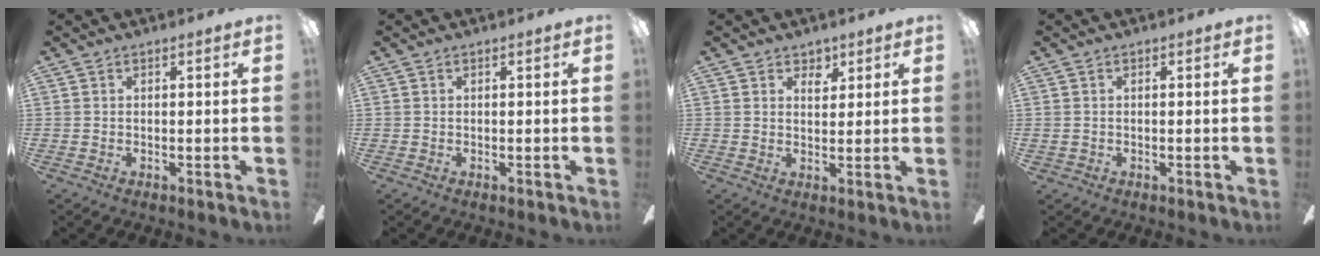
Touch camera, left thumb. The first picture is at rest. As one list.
[{"total": 0.0}, {"total": 4.1, "force": [2.9, 2.6, 1.2], "torque": [-0.002, -0.012, 0.049]}, {"total": 0.6, "force": [0.1, 0.6, 0.0], "torque": [-0.001, 0.002, 0.000]}]